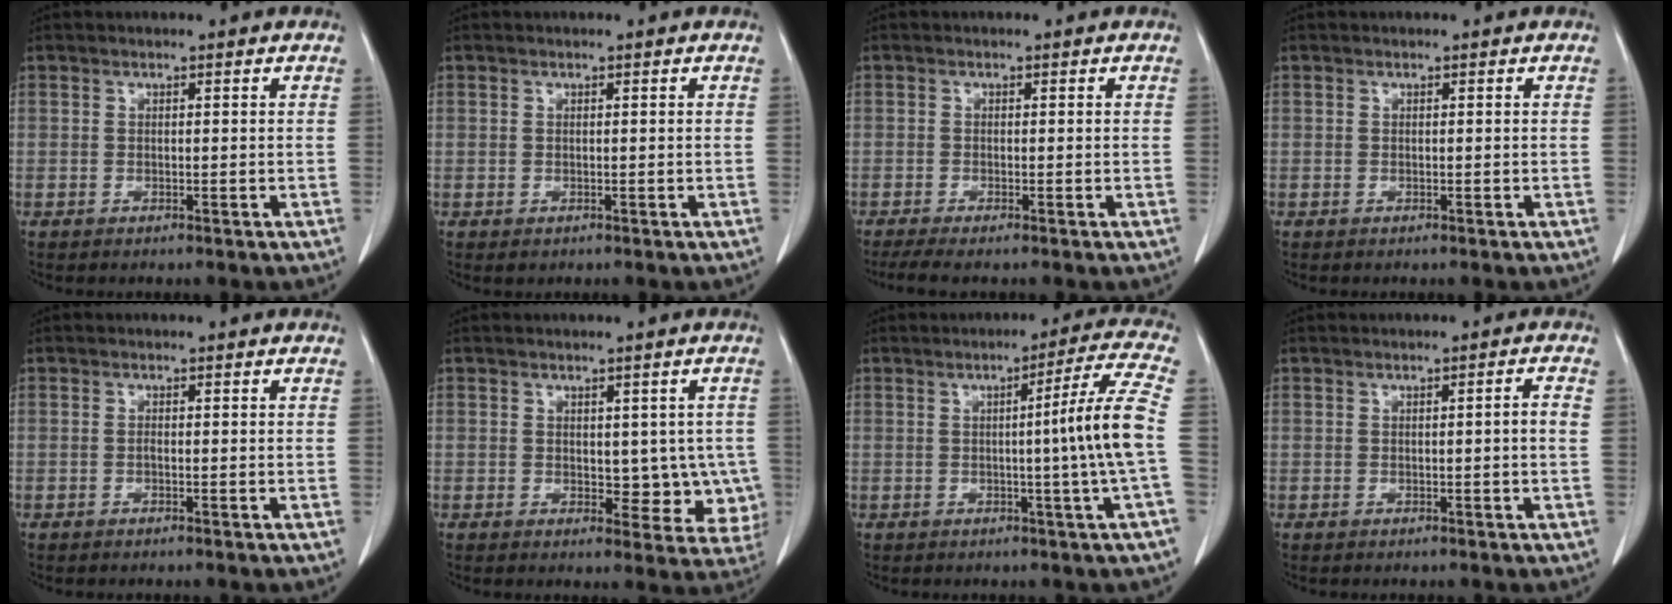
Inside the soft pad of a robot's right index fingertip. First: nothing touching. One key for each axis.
{"total": 0.7, "fx": -0.1, "fy": 0.7, "fz": 0.1, "tx": 0.001, "ty": 0.003, "tz": -0.001}
{"total": 3.1, "fx": -2.5, "fy": 0.0, "fz": 1.9, "tx": -0.032, "ty": -0.008, "tz": -0.044}
{"total": 0.0}
{"total": 0.0}
{"total": 6.5, "fx": 0.0, "fy": 4.1, "fz": 5.1, "tx": -0.030, "ty": 0.003, "tz": 0.009}
{"total": 9.4, "fx": -0.6, "fy": -2.6, "fz": 9.0, "tx": -0.121, "ty": -0.004, "tz": -0.006}
{"total": 1.8, "fx": -0.1, "fy": -0.2, "fz": 1.7, "tx": -0.024, "ty": 0.001, "tz": -0.001}